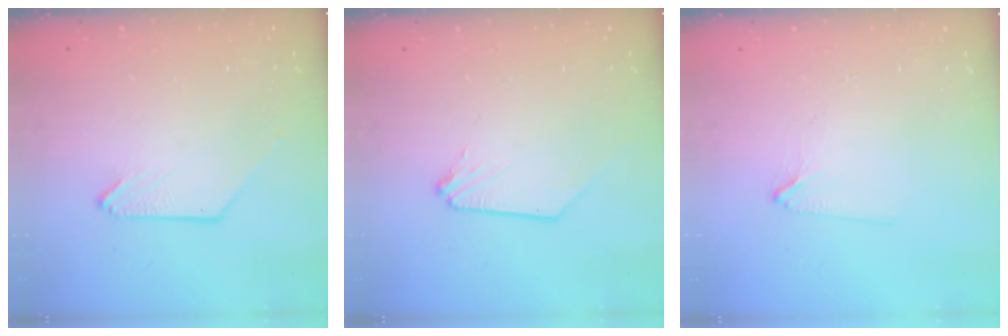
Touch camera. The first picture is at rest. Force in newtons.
{"total": 0.0}
{"total": 1.6, "press": 1.5, "slide": 0.3}